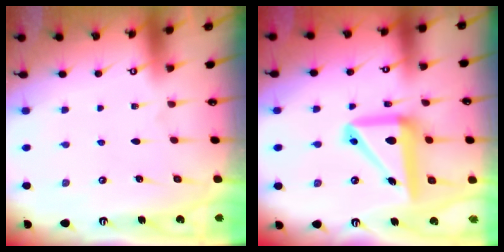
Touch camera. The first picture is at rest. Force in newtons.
{"total": 15.0, "press": 14.8, "slide": 2.6}